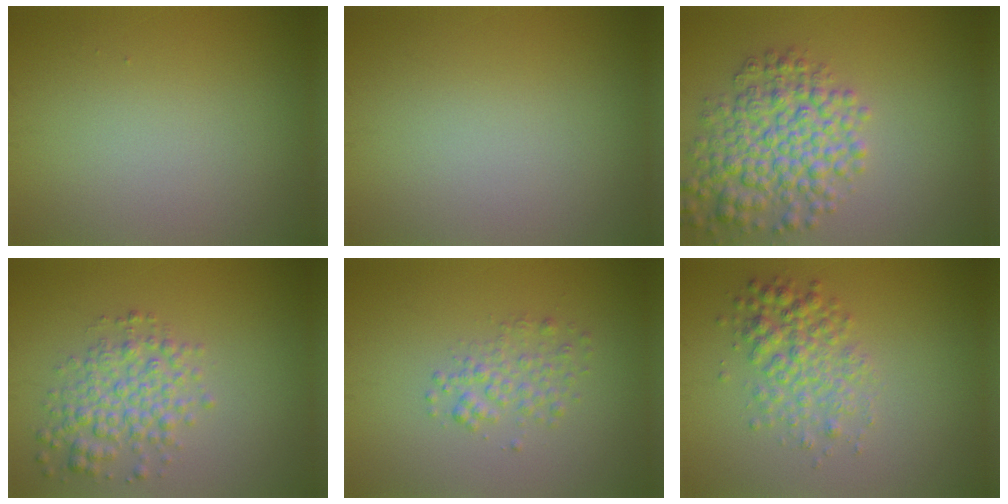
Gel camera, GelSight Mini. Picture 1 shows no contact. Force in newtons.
{"total": 0.0}
{"total": 6.4, "press": 6.4, "slide": 0.2}
{"total": 3.8, "press": 3.8, "slide": 0.1}
{"total": 2.1, "press": 2.1, "slide": 0.1}
{"total": 3.6, "press": 3.6, "slide": 0.0}